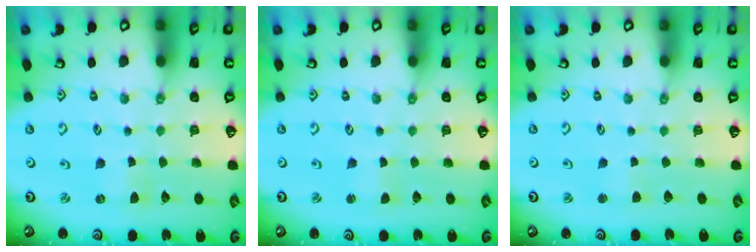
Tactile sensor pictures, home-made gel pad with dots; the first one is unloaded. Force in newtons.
{"total": 1.0, "press": 1.0, "slide": 0.1}
{"total": 1.2, "press": 1.2, "slide": 0.2}